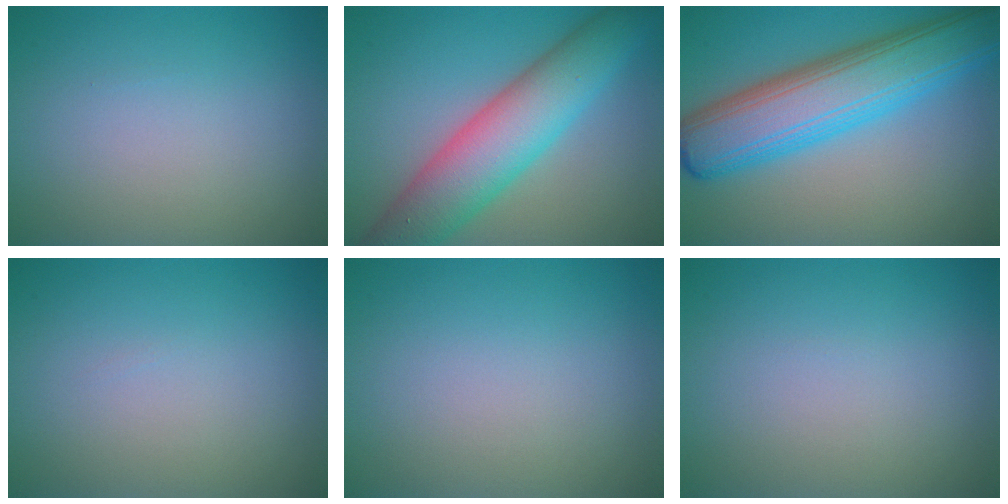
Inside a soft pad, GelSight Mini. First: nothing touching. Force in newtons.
{"total": 8.9, "press": 8.9, "slide": 0.2}
{"total": 10.0, "press": 10.0, "slide": 0.2}
{"total": 0.0}
{"total": 0.0}
{"total": 0.0}